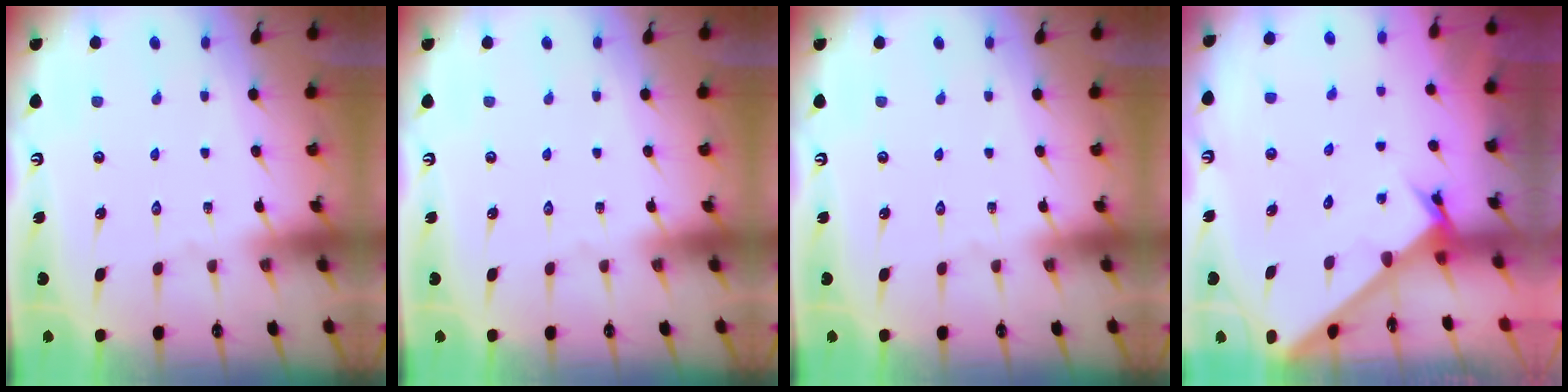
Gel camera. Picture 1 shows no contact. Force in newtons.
{"total": 0.0}
{"total": 0.0}
{"total": 2.6, "press": 2.6, "slide": 0.2}